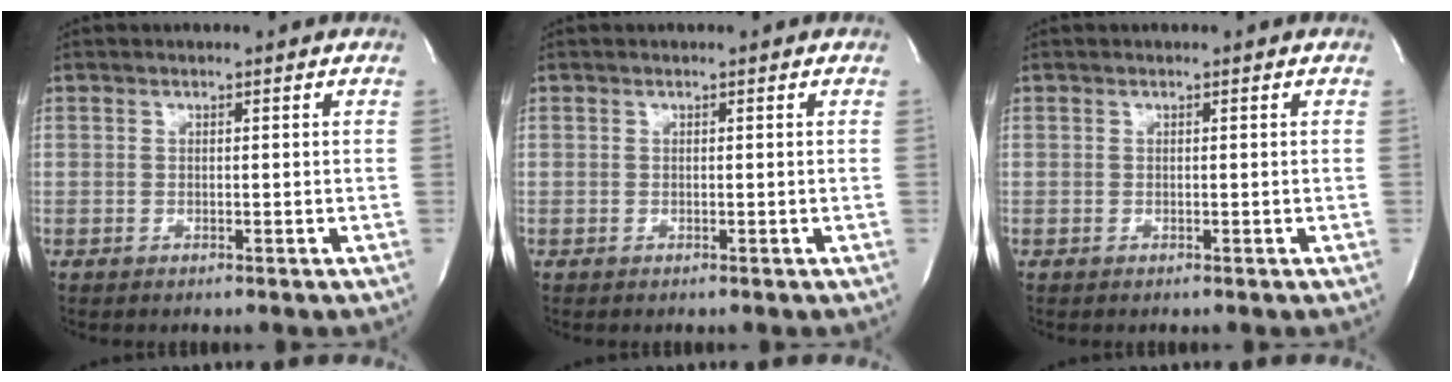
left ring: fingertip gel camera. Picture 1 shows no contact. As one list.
[{"total": 0.0}, {"total": 0.0}]